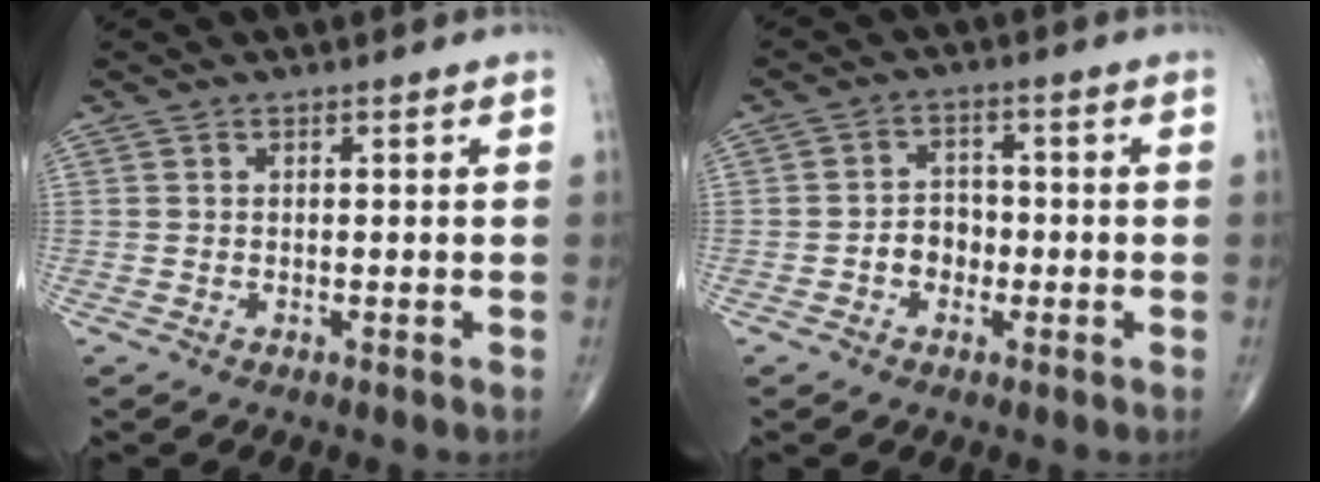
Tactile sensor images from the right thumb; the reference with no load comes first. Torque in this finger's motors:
{"motor_torque": [1.07, 0.18, 0.49, -0.17, 0.00]}